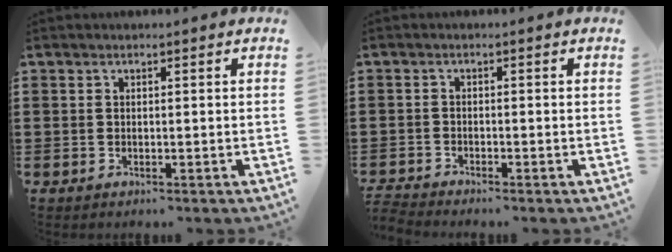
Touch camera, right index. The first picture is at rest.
{"total": 1.6, "force": [-1.6, -0.2, 0.0], "torque": [-0.002, -0.002, -0.034]}